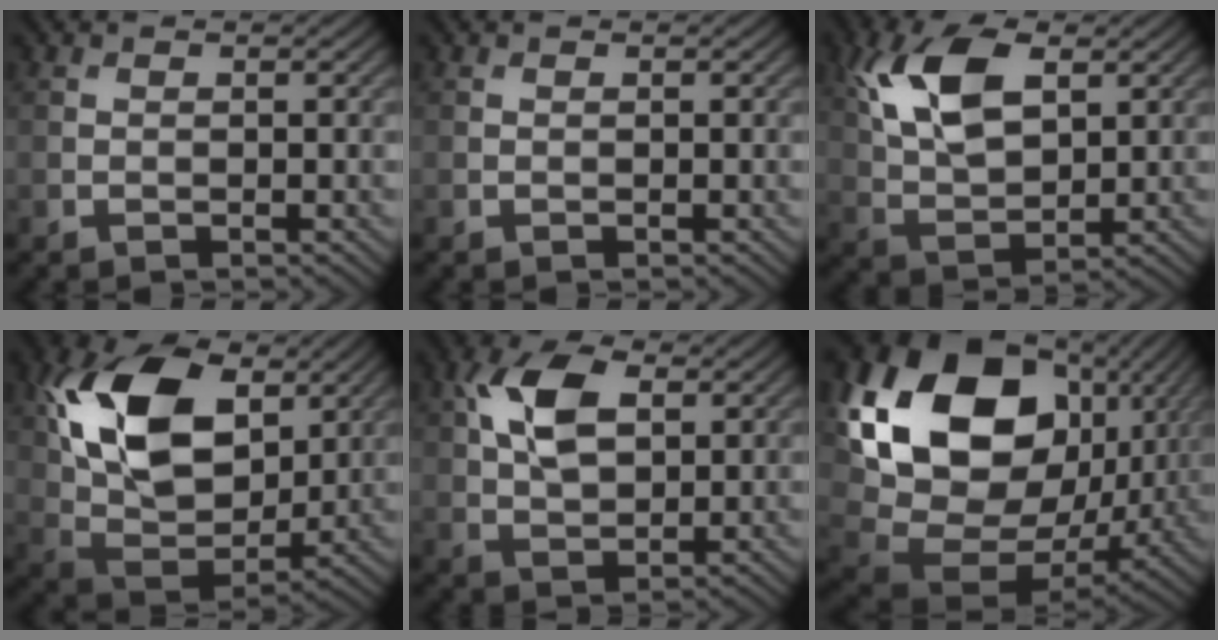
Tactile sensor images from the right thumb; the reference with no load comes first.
{"total": 0.0}
{"total": 10.4, "force": [3.9, 5.4, 8.0], "torque": [-0.180, 0.011, 0.074]}
{"total": 15.7, "force": [5.4, 9.8, 11.0], "torque": [-0.233, 0.010, 0.104]}
{"total": 8.1, "force": [2.4, 4.6, 6.2], "torque": [-0.138, 0.013, 0.038]}
{"total": 22.4, "force": [6.3, 16.5, 13.8], "torque": [-0.328, -0.011, 0.144]}